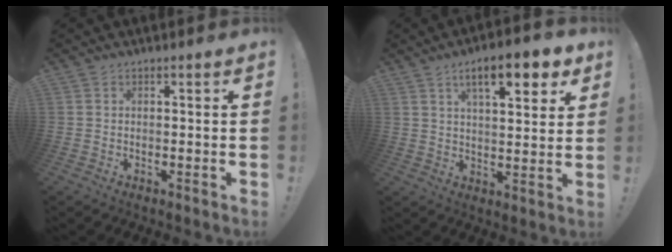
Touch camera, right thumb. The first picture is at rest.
{"total": 12.2, "force": [6.4, 3.7, 9.8], "torque": [-0.141, -0.022, 0.098]}